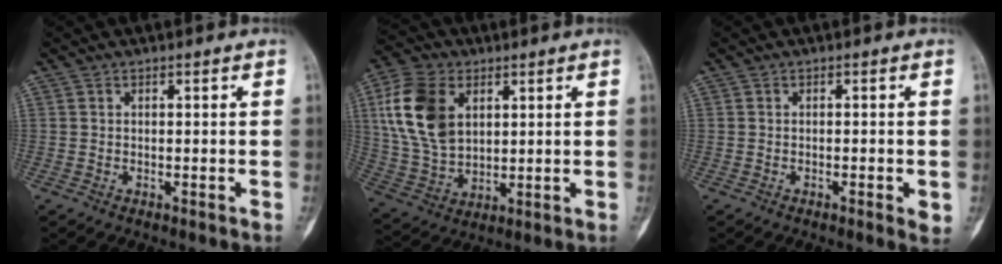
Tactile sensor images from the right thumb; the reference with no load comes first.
{"total": 15.6, "force": [4.4, 10.4, 10.6], "torque": [-0.198, -0.007, 0.091]}
{"total": 2.3, "force": [-0.6, 0.8, 2.1], "torque": [-0.024, -0.003, -0.009]}